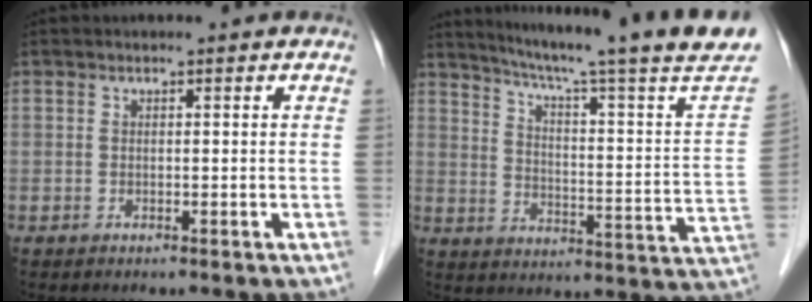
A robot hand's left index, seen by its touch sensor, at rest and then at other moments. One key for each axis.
{"total": 24.1, "fx": 20.0, "fy": -1.4, "fz": 13.4, "tx": -0.203, "ty": -0.056, "tz": 0.257}